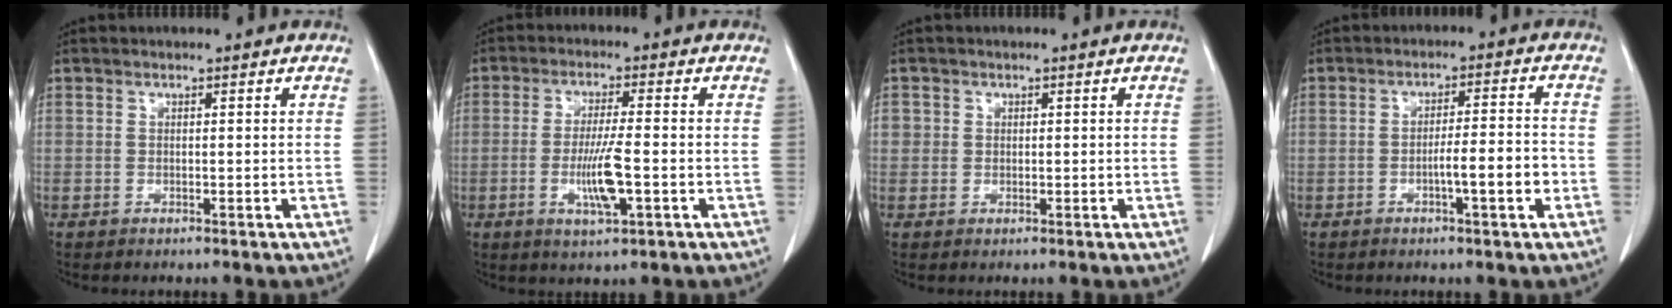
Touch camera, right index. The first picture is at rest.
{"total": 6.9, "force": [-1.8, 0.5, 6.7], "torque": [-0.127, -0.010, -0.032]}
{"total": 1.7, "force": [0.3, 1.6, 0.2], "torque": [0.008, 0.002, 0.005]}
{"total": 5.7, "force": [-2.0, 0.3, 5.3], "torque": [-0.082, 0.006, -0.029]}